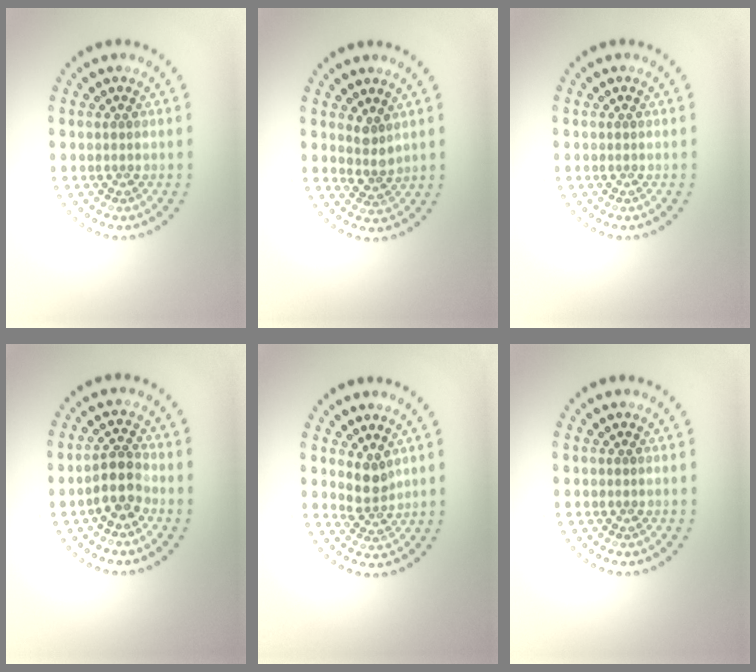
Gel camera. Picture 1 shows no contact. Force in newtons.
{"total": 1.9, "press": 1.5, "slide": 1.1}
{"total": 0.0}
{"total": 2.6, "press": 2.4, "slide": 1.1}
{"total": 2.2, "press": 1.9, "slide": 1.1}
{"total": 0.0}